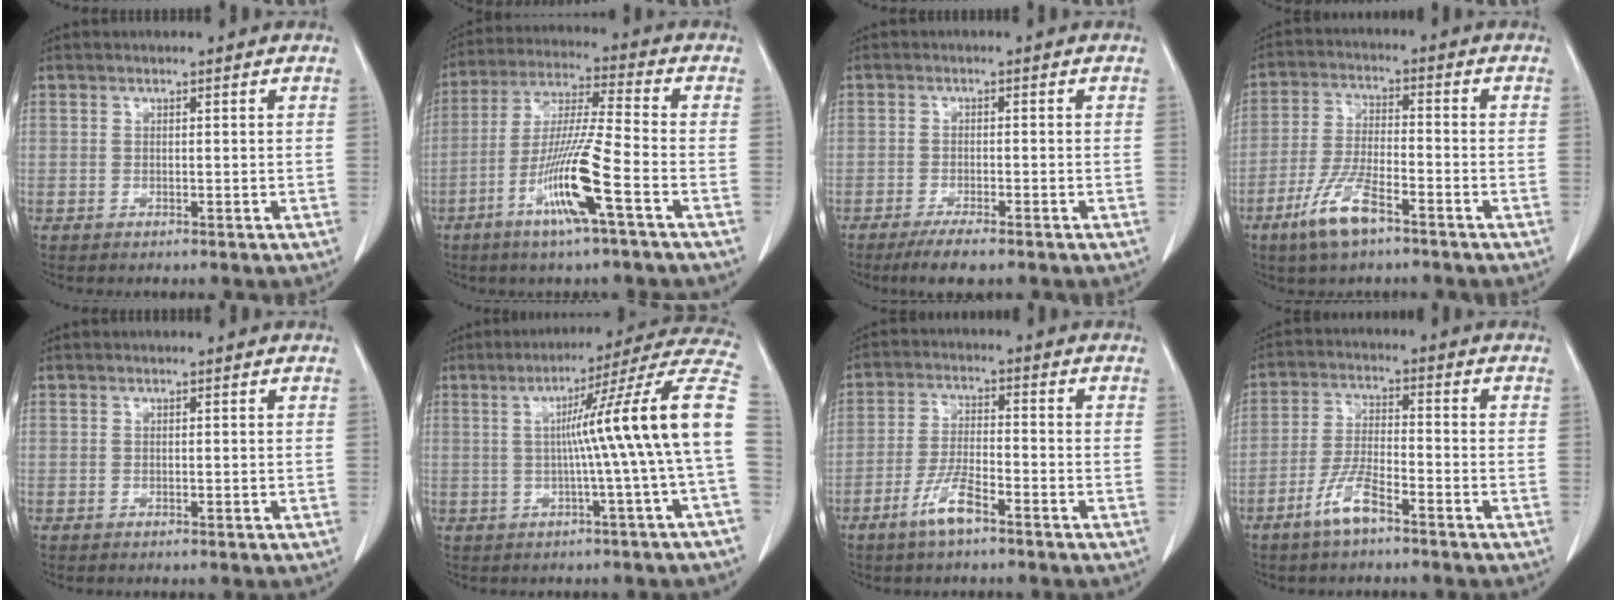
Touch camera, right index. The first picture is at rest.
{"total": 12.5, "force": [-5.4, -0.4, 11.3], "torque": [-0.225, -0.010, -0.103]}
{"total": 4.5, "force": [-3.3, 0.6, 2.9], "torque": [-0.052, -0.009, -0.054]}
{"total": 8.7, "force": [-5.4, 1.9, 6.5], "torque": [-0.136, -0.012, -0.102]}
{"total": 0.0}
{"total": 16.1, "force": [-0.1, -2.3, 16.0], "torque": [-0.201, 0.027, -0.009]}
{"total": 6.2, "force": [-4.0, 1.0, 4.6], "torque": [-0.098, -0.004, -0.077]}
{"total": 6.4, "force": [-4.3, 1.2, 4.6], "torque": [-0.100, -0.003, -0.083]}